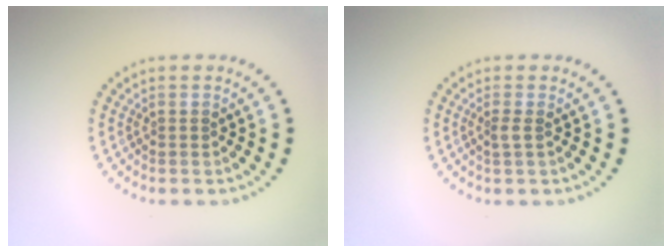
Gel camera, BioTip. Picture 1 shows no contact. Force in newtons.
{"total": 1.0, "press": 0.7, "slide": 0.7}